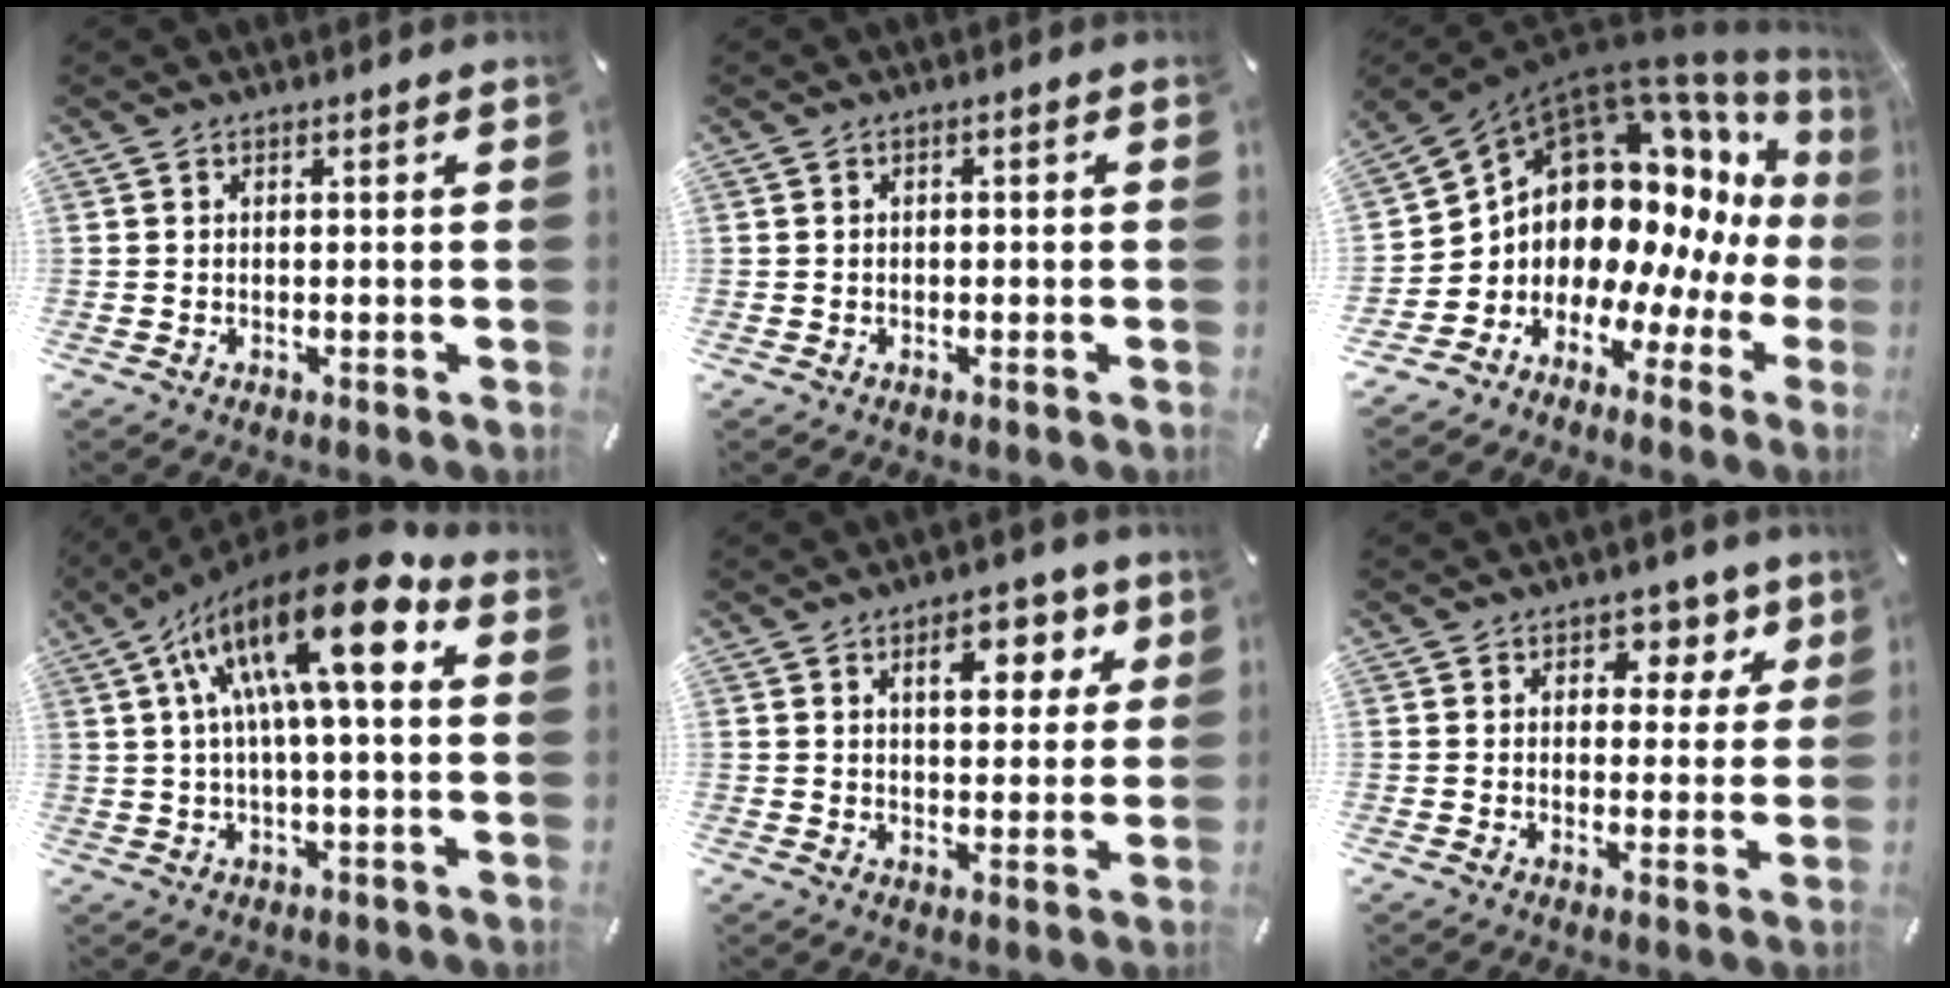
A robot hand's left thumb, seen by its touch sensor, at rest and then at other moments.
{"total": 0.9, "force": [-0.4, 0.5, 0.6], "torque": [-0.012, 0.001, -0.009]}
{"total": 14.7, "force": [5.0, 11.0, 8.4], "torque": [-0.160, -0.079, 0.103]}
{"total": 21.0, "force": [7.0, 6.4, 18.7], "torque": [-0.331, -0.037, 0.104]}
{"total": 9.5, "force": [4.3, 5.4, 6.6], "torque": [-0.073, -0.013, 0.063]}
{"total": 5.9, "force": [3.0, 4.6, 2.3], "torque": [-0.009, -0.018, 0.043]}